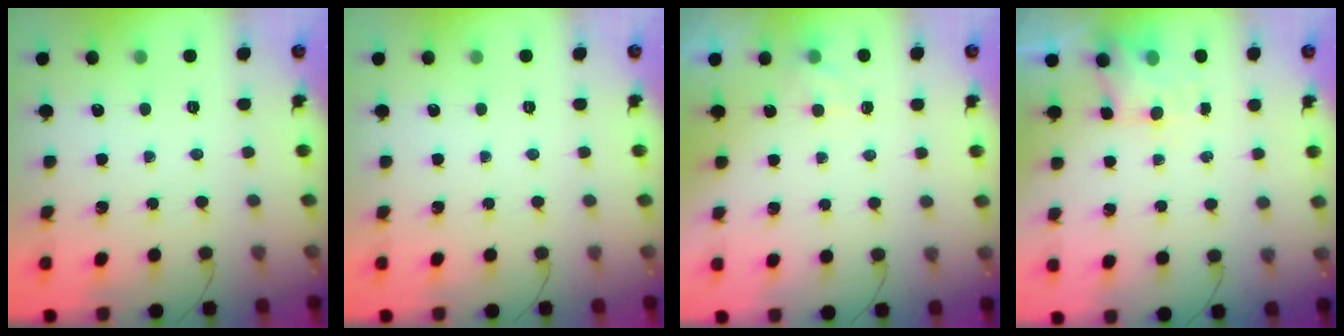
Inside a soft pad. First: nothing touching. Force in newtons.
{"total": 0.0}
{"total": 2.0, "press": 1.5, "slide": 1.3}
{"total": 3.4, "press": 3.3, "slide": 0.8}